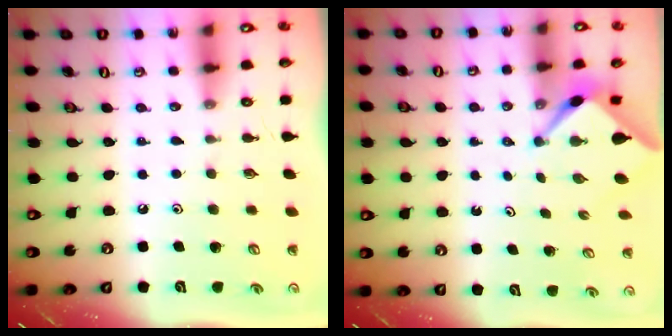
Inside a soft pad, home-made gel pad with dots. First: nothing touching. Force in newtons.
{"total": 2.7, "press": 2.7, "slide": 0.3}